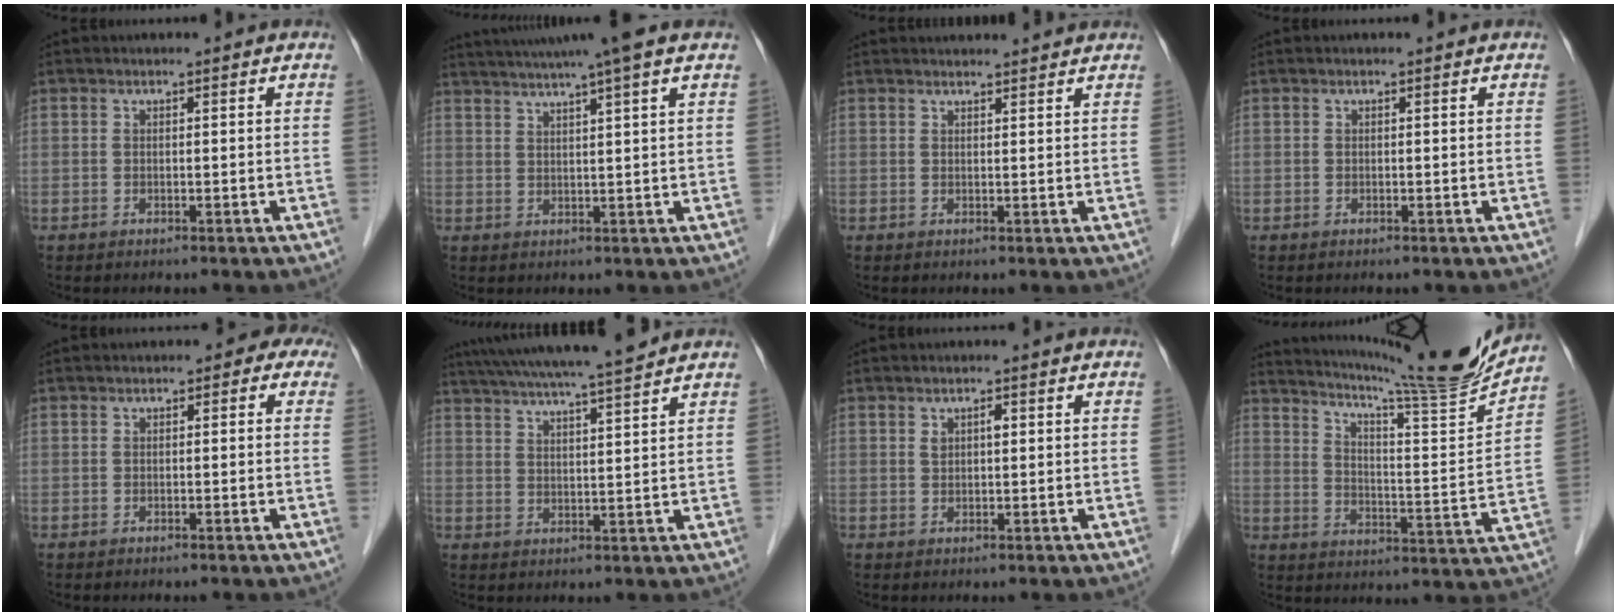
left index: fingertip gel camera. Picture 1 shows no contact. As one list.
[{"total": 11.0, "force": [8.9, -1.5, 6.3], "torque": [-0.107, 0.019, 0.119]}, {"total": 6.5, "force": [6.3, 0.6, 1.6], "torque": [-0.016, 0.029, 0.070]}, {"total": 0.0}, {"total": 2.4, "force": [0.6, 1.6, 1.7], "torque": [-0.004, 0.017, -0.007]}, {"total": 14.6, "force": [12.9, -0.7, 6.7], "torque": [-0.120, 0.016, 0.191]}, {"total": 1.6, "force": [0.5, 0.8, 1.3], "torque": [-0.023, 0.006, 0.010]}, {"total": 18.2, "force": [16.9, -1.8, 6.5], "torque": [-0.114, -0.056, 0.237]}]